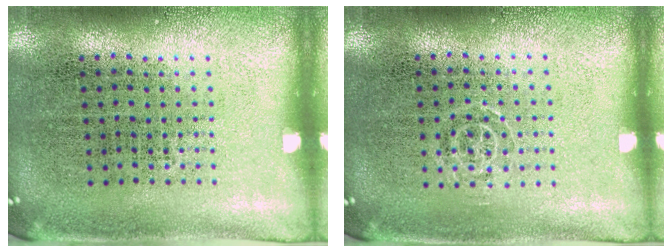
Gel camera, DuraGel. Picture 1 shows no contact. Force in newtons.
{"total": 0.7, "press": 0.5, "slide": 0.4}